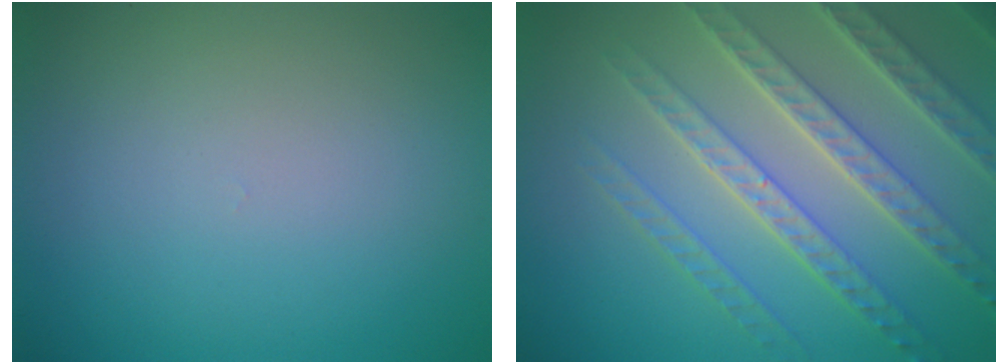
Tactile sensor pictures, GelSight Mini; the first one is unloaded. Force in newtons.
{"total": 7.2, "press": 5.5, "slide": 4.6}